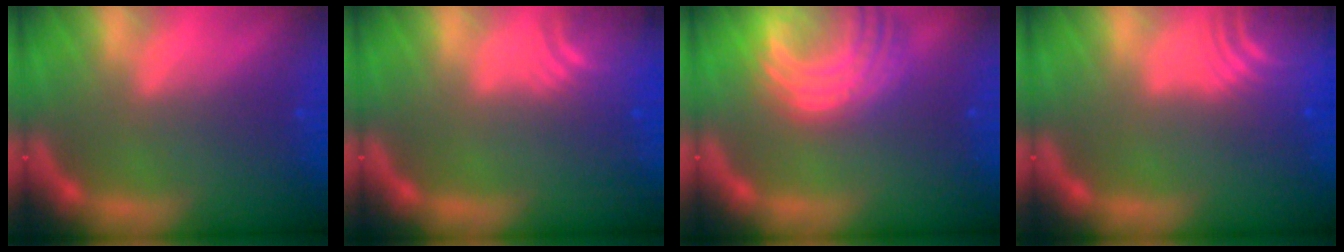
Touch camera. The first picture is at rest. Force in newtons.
{"total": 5.5}
{"total": 9.0}
{"total": 10.1}